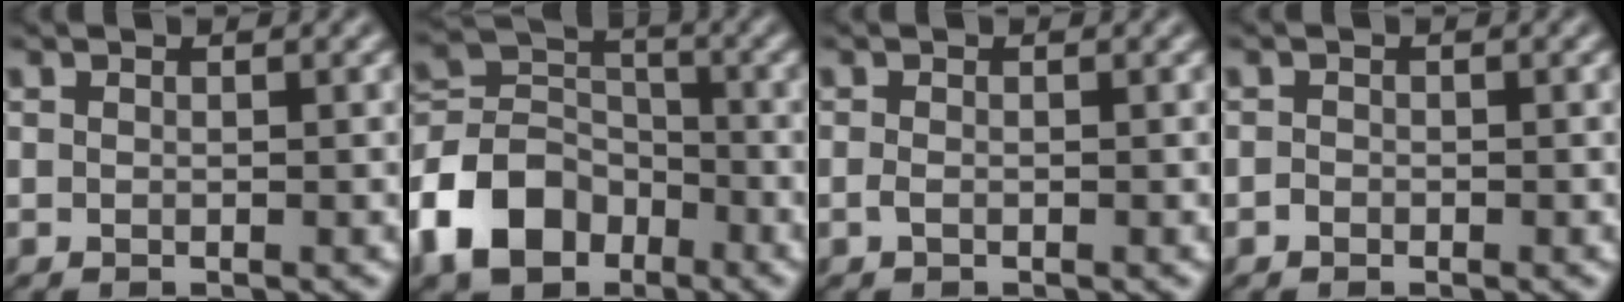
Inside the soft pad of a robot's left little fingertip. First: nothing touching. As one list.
[{"total": 7.8, "force": [-4.2, 5.5, 3.7], "torque": [-0.074, 0.007, -0.095]}, {"total": 0.7, "force": [-0.3, 0.4, 0.5], "torque": [-0.015, 0.000, -0.006]}, {"total": 0.7, "force": [-0.4, 0.5, 0.1], "torque": [0.000, -0.001, -0.010]}]